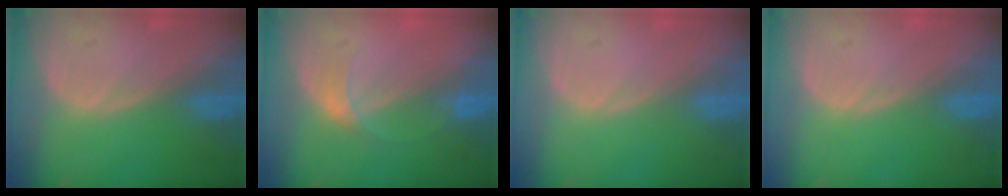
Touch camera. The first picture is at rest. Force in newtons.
{"total": 2.5, "press": 2.5, "slide": 0.1}
{"total": 0.0}
{"total": 0.0}